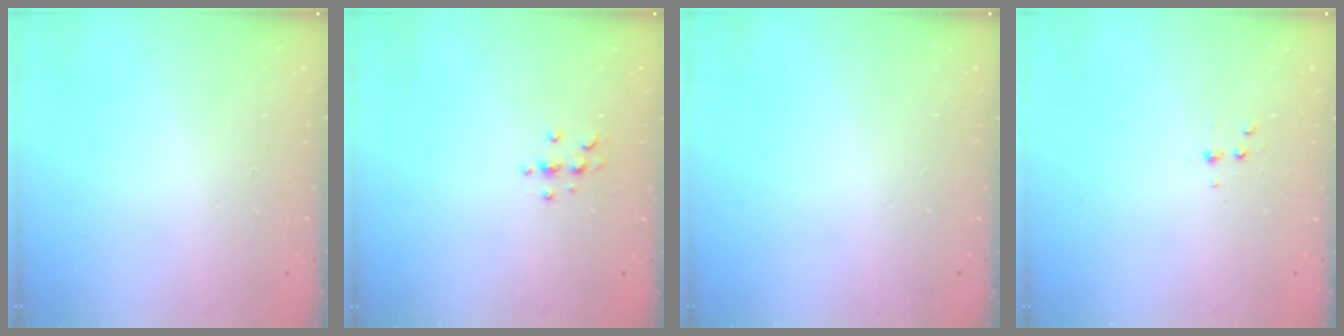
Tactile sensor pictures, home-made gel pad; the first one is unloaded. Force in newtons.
{"total": 3.3, "press": 3.3, "slide": 0.4}
{"total": 0.0}
{"total": 4.0, "press": 3.9, "slide": 1.0}